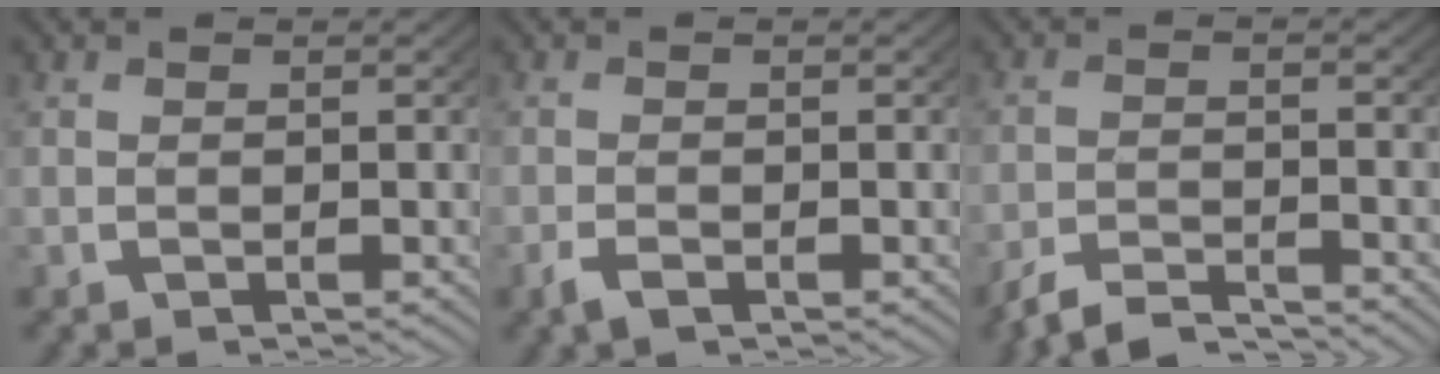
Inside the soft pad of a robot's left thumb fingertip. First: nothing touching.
{"total": 1.3, "force": [-0.9, 0.6, 0.7], "torque": [-0.017, -0.004, -0.018]}
{"total": 3.8, "force": [-3.5, 0.9, 1.1], "torque": [-0.023, -0.007, -0.067]}